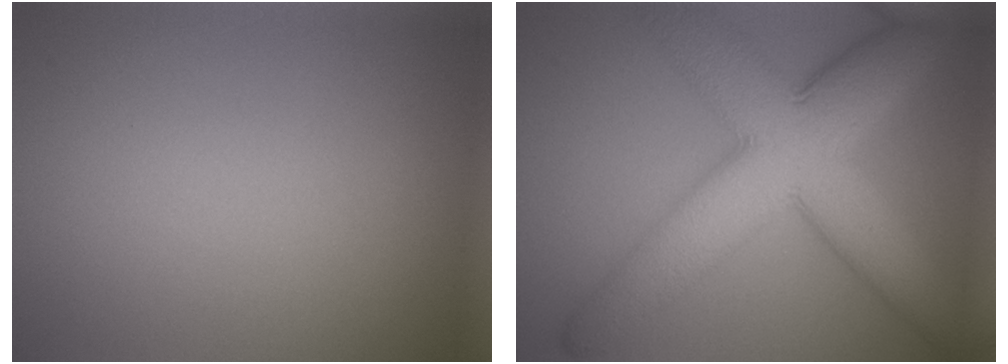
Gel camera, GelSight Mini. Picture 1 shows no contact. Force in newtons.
{"total": 11.3, "press": 11.3, "slide": 0.2}